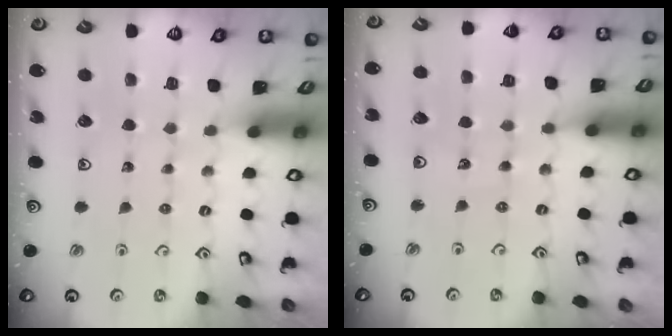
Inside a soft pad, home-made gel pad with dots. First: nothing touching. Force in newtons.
{"total": 5.5, "press": 5.2, "slide": 1.8}